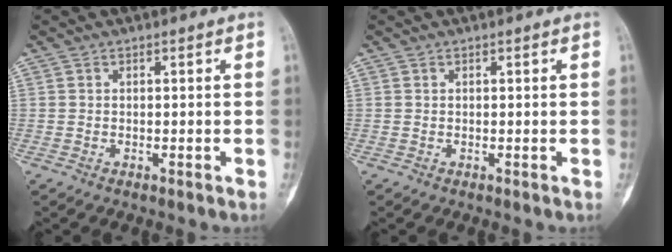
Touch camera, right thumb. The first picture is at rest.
{"total": 0.0}